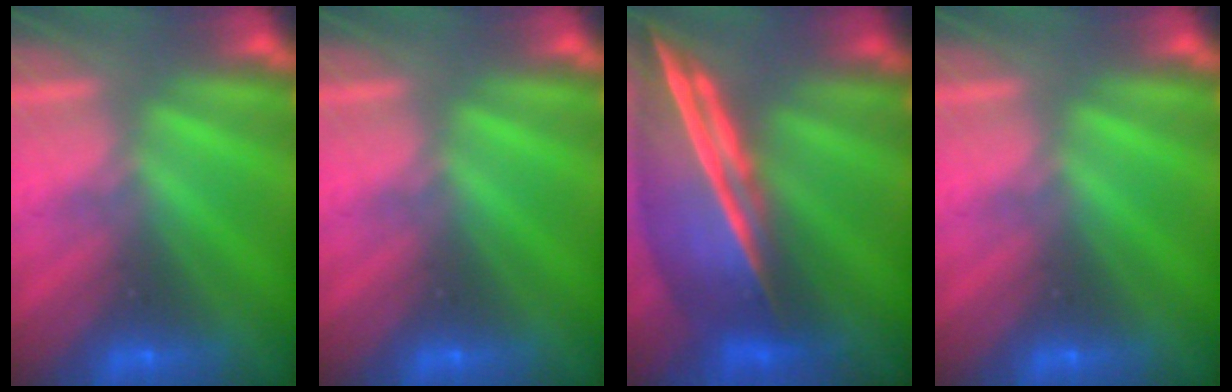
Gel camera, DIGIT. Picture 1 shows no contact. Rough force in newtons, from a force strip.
{"total": 0.0}
{"total": 7.3}
{"total": 0.0}